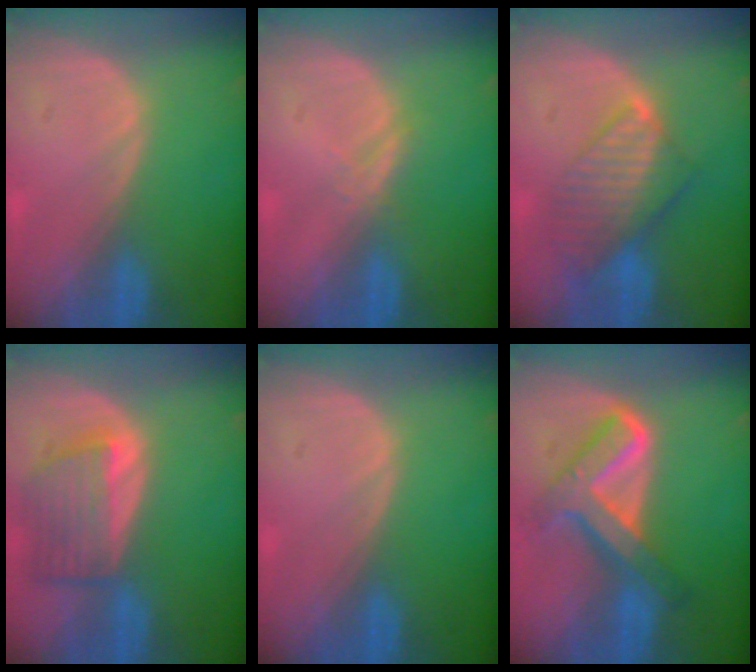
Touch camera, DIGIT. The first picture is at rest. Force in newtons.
{"total": 1.3, "press": 1.3, "slide": 0.1}
{"total": 8.2, "press": 7.1, "slide": 4.2}
{"total": 6.6, "press": 6.3, "slide": 1.9}
{"total": 0.0}
{"total": 8.4, "press": 8.4, "slide": 0.6}